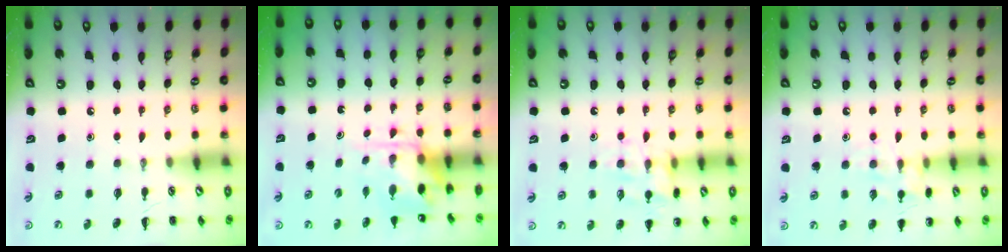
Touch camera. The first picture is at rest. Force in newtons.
{"total": 4.9, "press": 4.9, "slide": 0.6}
{"total": 13.3, "press": 13.2, "slide": 1.7}
{"total": 8.9, "press": 8.8, "slide": 1.2}